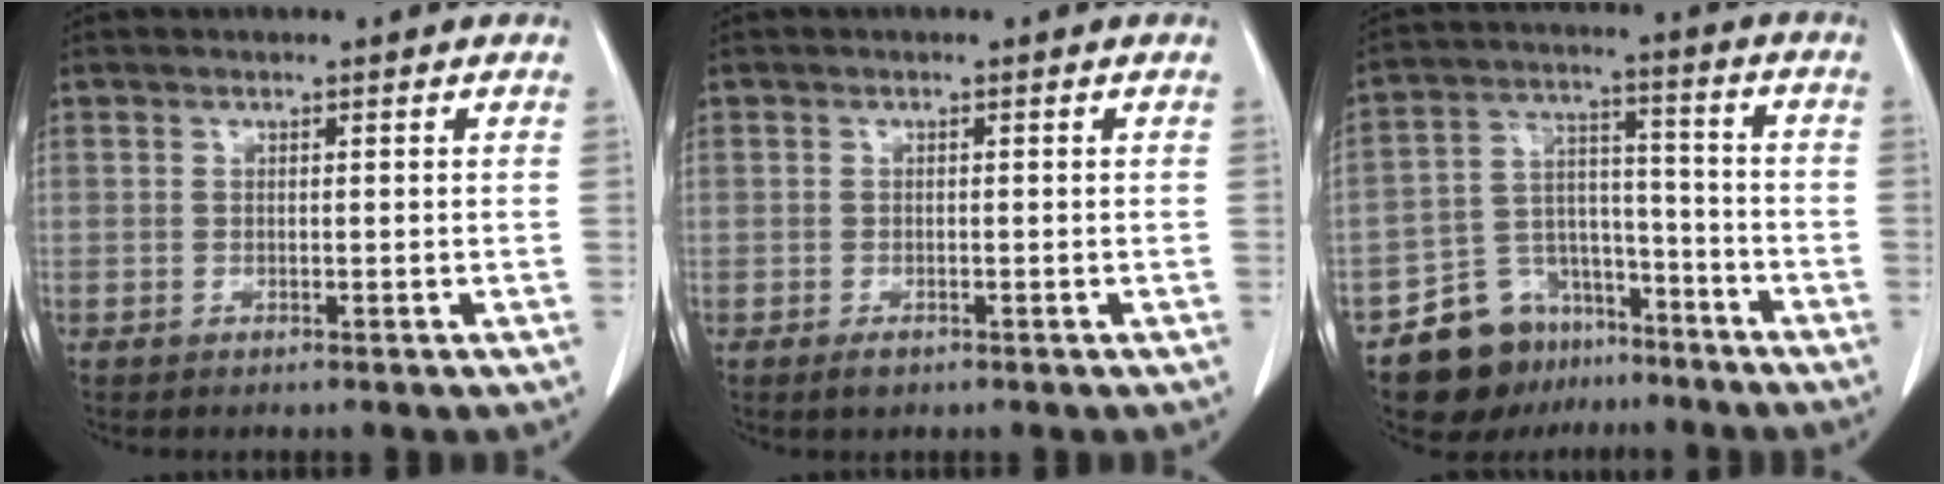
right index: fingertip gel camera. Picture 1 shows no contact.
{"total": 1.3, "force": [-0.8, 0.7, 0.7], "torque": [-0.013, 0.000, -0.010]}
{"total": 12.3, "force": [-8.8, 7.7, 3.7], "torque": [-0.060, 0.049, -0.141]}